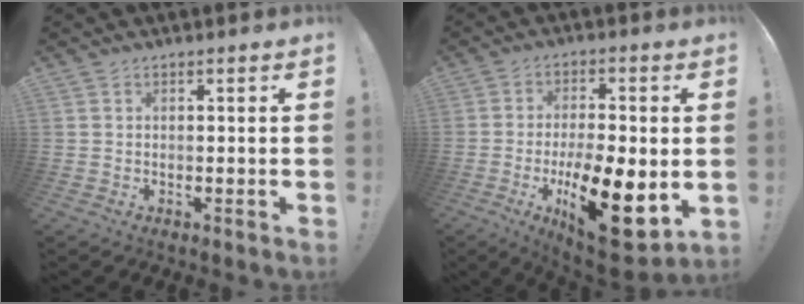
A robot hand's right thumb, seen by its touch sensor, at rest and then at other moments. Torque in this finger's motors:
{"motor_torque": [1.35, 2.20, 1.52, -1.26, 0.47]}